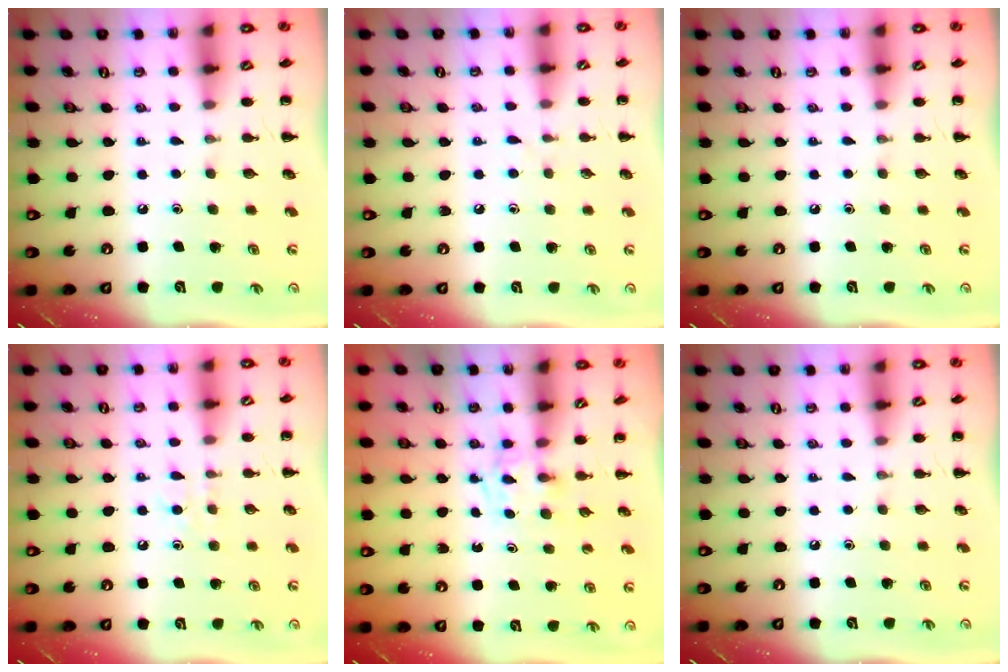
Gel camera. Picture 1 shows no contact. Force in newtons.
{"total": 3.1, "press": 2.8, "slide": 1.3}
{"total": 0.0}
{"total": 4.2, "press": 4.0, "slide": 1.3}
{"total": 2.7, "press": 2.5, "slide": 1.0}
{"total": 0.0}